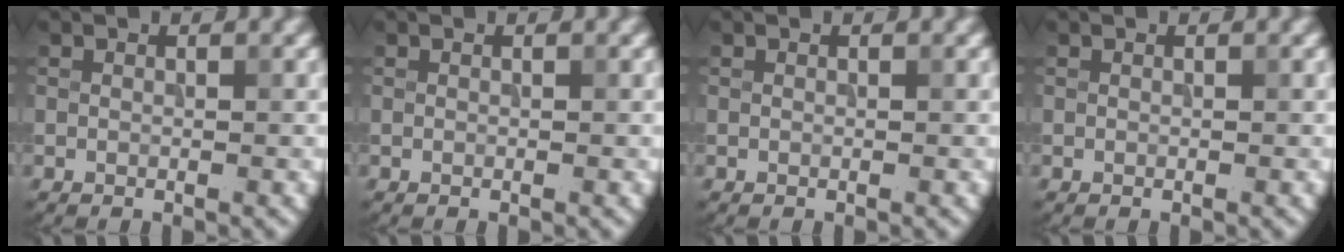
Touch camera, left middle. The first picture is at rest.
{"total": 0.0}
{"total": 0.0}
{"total": 0.0}